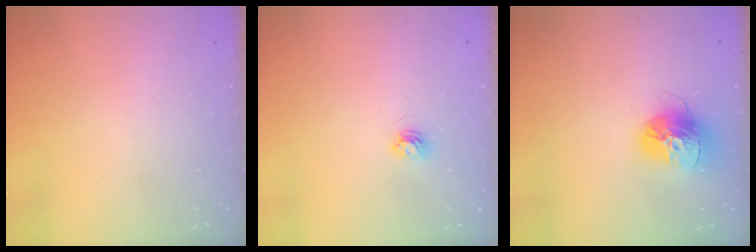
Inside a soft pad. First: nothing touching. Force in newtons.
{"total": 3.4, "press": 3.4, "slide": 0.4}
{"total": 15.3, "press": 15.2, "slide": 1.4}